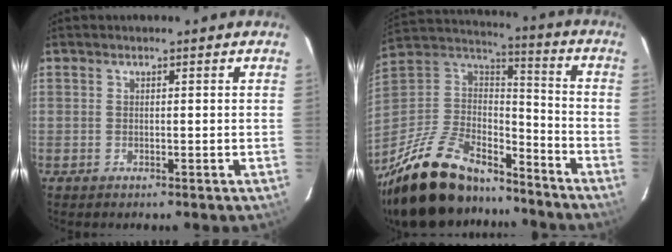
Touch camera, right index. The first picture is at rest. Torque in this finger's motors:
{"motor_torque": [1.05, -1.09, 0.56, 0.08]}